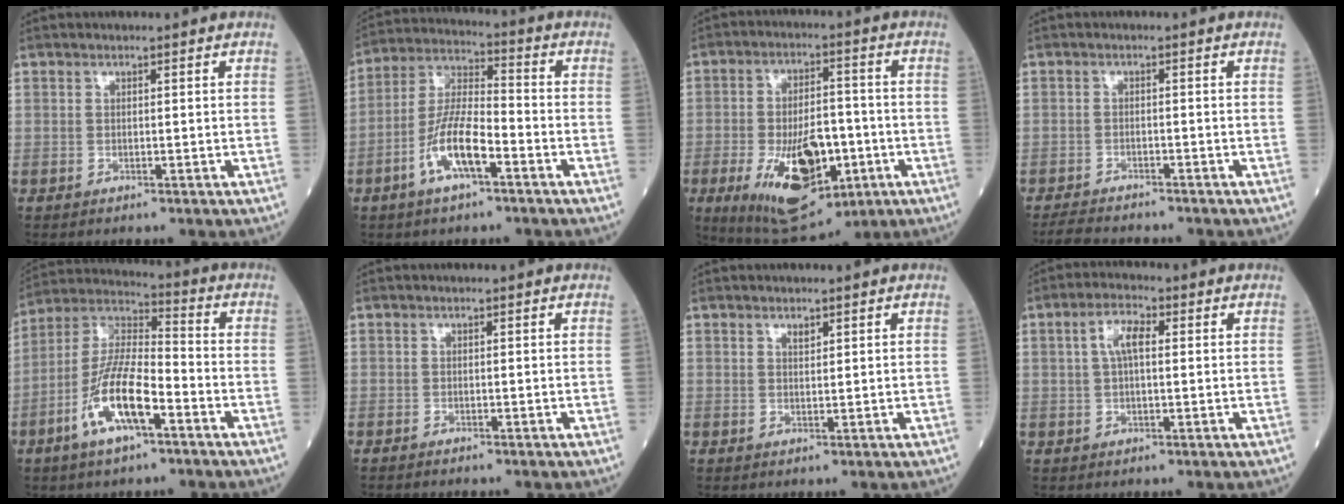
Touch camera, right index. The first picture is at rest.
{"total": 10.1, "force": [-4.4, 2.7, 8.7], "torque": [-0.182, 0.006, -0.086]}
{"total": 15.7, "force": [-5.3, 6.9, 13.1], "torque": [-0.231, -0.007, -0.074]}
{"total": 4.4, "force": [-4.1, 0.8, 1.1], "torque": [-0.021, -0.012, -0.070]}
{"total": 12.9, "force": [-5.4, 3.6, 11.2], "torque": [-0.230, 0.003, -0.104]}
{"total": 0.5, "force": [-0.5, 0.0, 0.1], "torque": [0.000, 0.000, -0.012]}
{"total": 1.1, "force": [0.8, 0.4, 0.7], "torque": [-0.013, -0.002, 0.014]}
{"total": 4.6, "force": [1.0, 1.6, 4.2], "torque": [-0.084, 0.016, 0.020]}